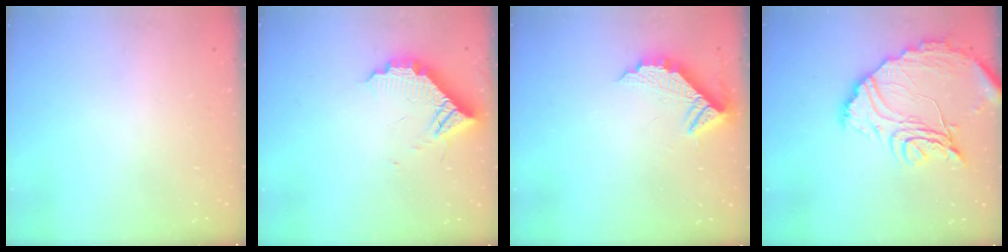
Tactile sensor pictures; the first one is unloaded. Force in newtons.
{"total": 10.6, "press": 10.6, "slide": 0.4}
{"total": 9.0, "press": 9.0, "slide": 0.7}
{"total": 17.1, "press": 17.0, "slide": 1.8}